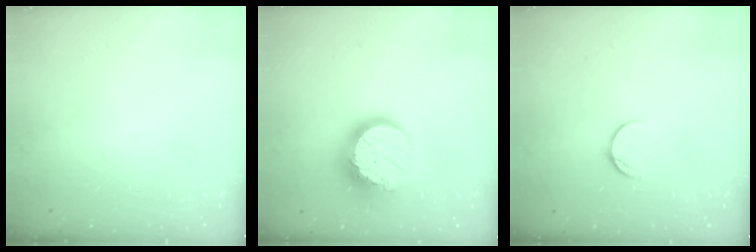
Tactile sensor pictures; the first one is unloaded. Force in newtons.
{"total": 13.4, "press": 13.4, "slide": 0.9}
{"total": 7.2, "press": 7.1, "slide": 0.8}